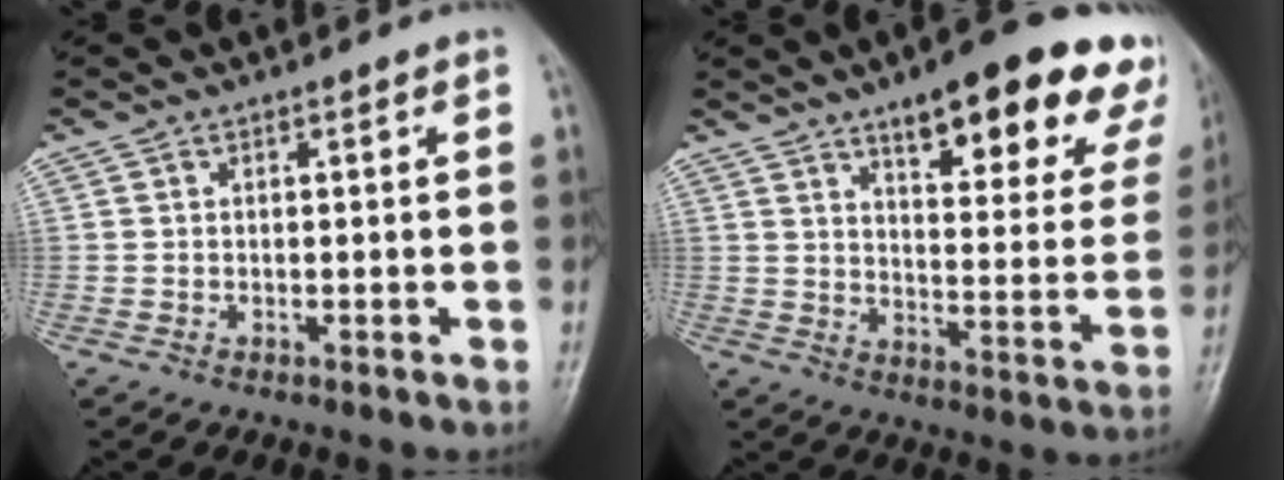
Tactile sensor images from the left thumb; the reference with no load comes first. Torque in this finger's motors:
{"motor_torque": [0.72, 0.58, 1.42, -1.35, 0.19]}